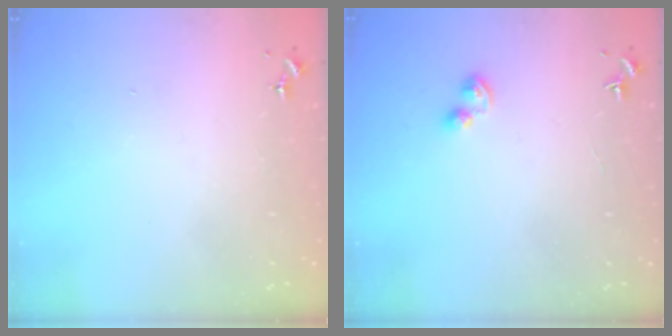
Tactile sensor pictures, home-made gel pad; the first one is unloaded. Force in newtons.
{"total": 4.3, "press": 4.2, "slide": 0.7}